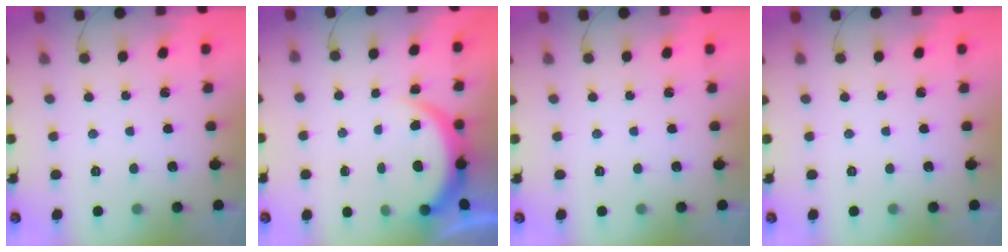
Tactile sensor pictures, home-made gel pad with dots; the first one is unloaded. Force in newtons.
{"total": 3.9, "press": 3.9, "slide": 0.2}
{"total": 0.0}
{"total": 0.0}